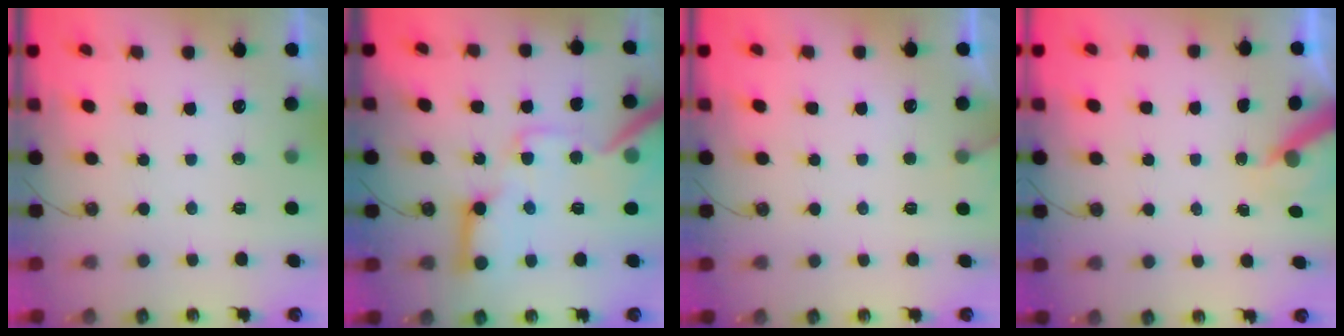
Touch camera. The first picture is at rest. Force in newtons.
{"total": 20.2, "press": 20.1, "slide": 2.4}
{"total": 4.8, "press": 4.8, "slide": 0.3}
{"total": 6.7, "press": 6.7, "slide": 0.5}